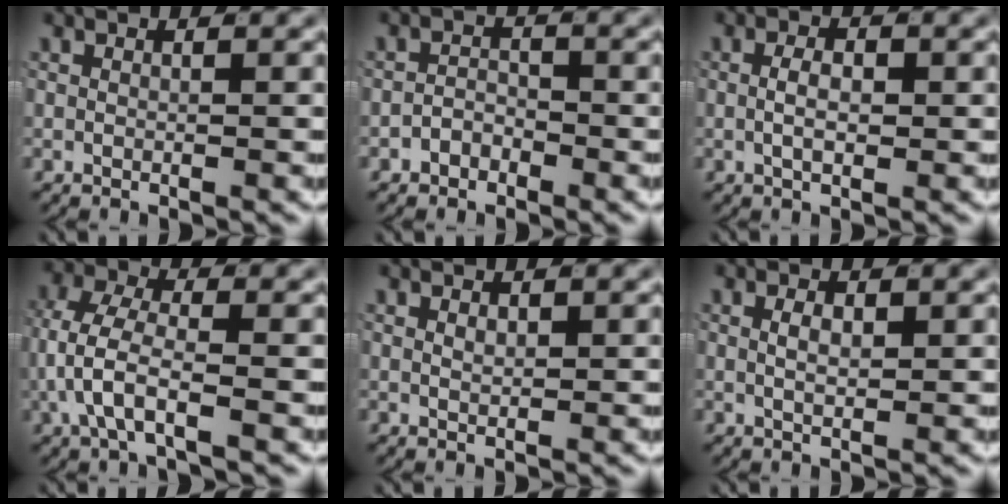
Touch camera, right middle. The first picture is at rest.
{"total": 1.8, "force": [-1.4, 1.1, 0.3], "torque": [0.002, 0.000, -0.029]}
{"total": 2.2, "force": [-0.3, 0.8, 2.0], "torque": [-0.025, -0.003, -0.006]}
{"total": 5.1, "force": [-1.0, 2.8, 4.1], "torque": [-0.098, -0.020, -0.010]}
{"total": 0.6, "force": [0.3, 0.1, 0.5], "torque": [-0.012, -0.010, 0.014]}
{"total": 1.5, "force": [0.3, 0.4, 1.4], "torque": [-0.019, -0.006, 0.008]}